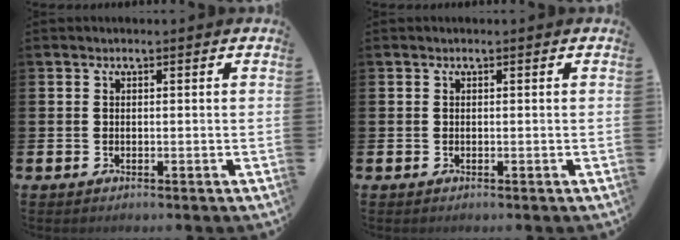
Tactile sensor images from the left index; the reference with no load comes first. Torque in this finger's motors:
{"motor_torque": [-0.07, -0.06, 0.00, 0.00]}